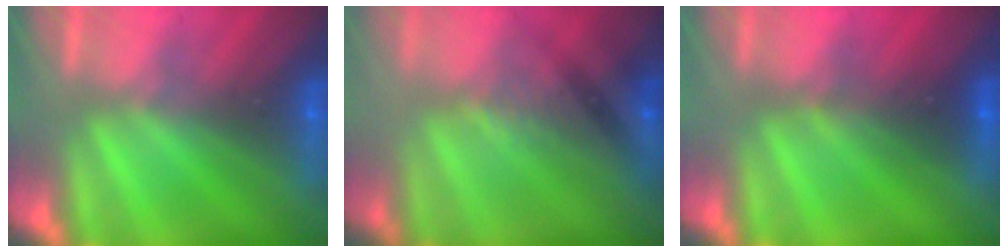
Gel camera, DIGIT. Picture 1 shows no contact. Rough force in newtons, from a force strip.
{"total": 2.6}
{"total": 2.8}